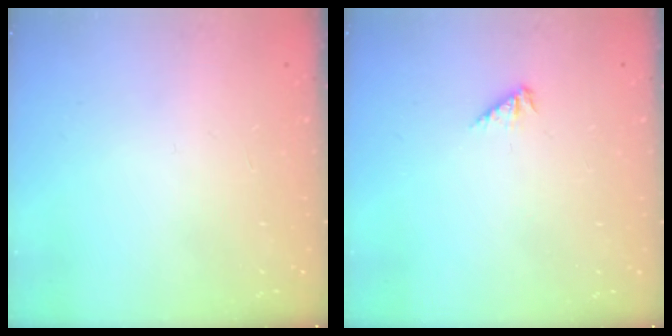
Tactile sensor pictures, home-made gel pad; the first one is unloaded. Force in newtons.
{"total": 1.9, "press": 1.9, "slide": 0.3}